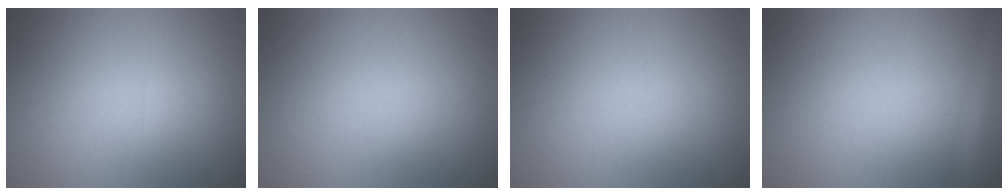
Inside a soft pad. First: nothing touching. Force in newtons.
{"total": 0.0}
{"total": 0.0}
{"total": 2.2, "press": 2.2, "slide": 0.1}